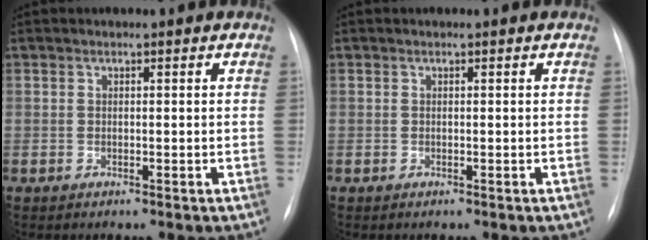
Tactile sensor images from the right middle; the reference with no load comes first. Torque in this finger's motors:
{"motor_torque": [-0.38, -0.26, -0.01, 0.00]}